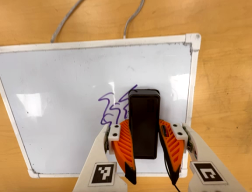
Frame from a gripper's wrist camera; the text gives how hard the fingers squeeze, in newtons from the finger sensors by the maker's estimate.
{"total": 11.6, "left": 11.6, "right": 11.7}